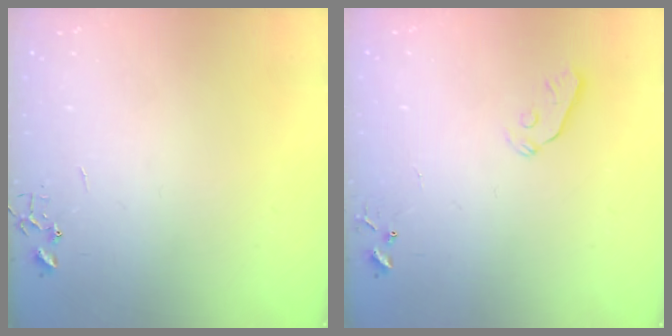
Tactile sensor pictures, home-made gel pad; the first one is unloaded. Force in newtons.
{"total": 3.3, "press": 3.2, "slide": 0.8}